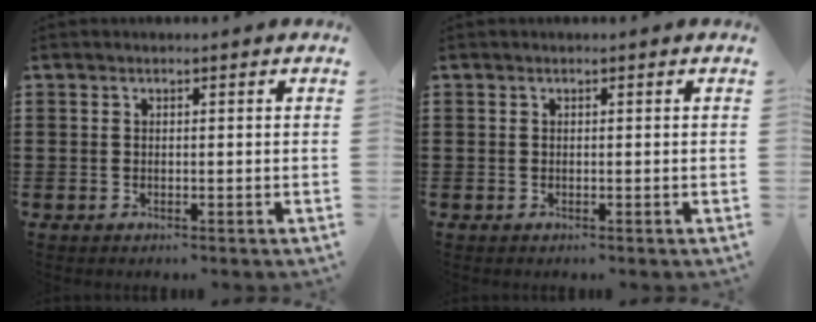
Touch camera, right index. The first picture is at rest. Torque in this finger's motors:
{"motor_torque": [0.00, 0.00, 0.00, -0.01]}